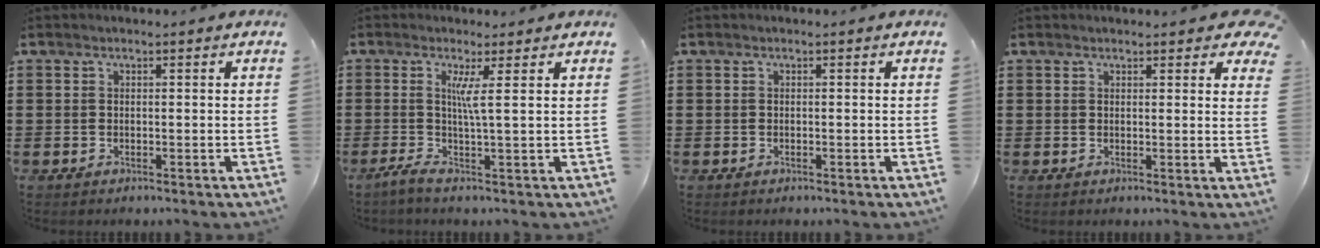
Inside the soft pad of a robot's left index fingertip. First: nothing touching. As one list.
[{"total": 4.3, "force": [0.9, -0.7, 4.2], "torque": [-0.086, -0.008, 0.011]}, {"total": 0.0}, {"total": 2.2, "force": [1.9, 1.0, 0.6], "torque": [-0.002, -0.003, 0.033]}]